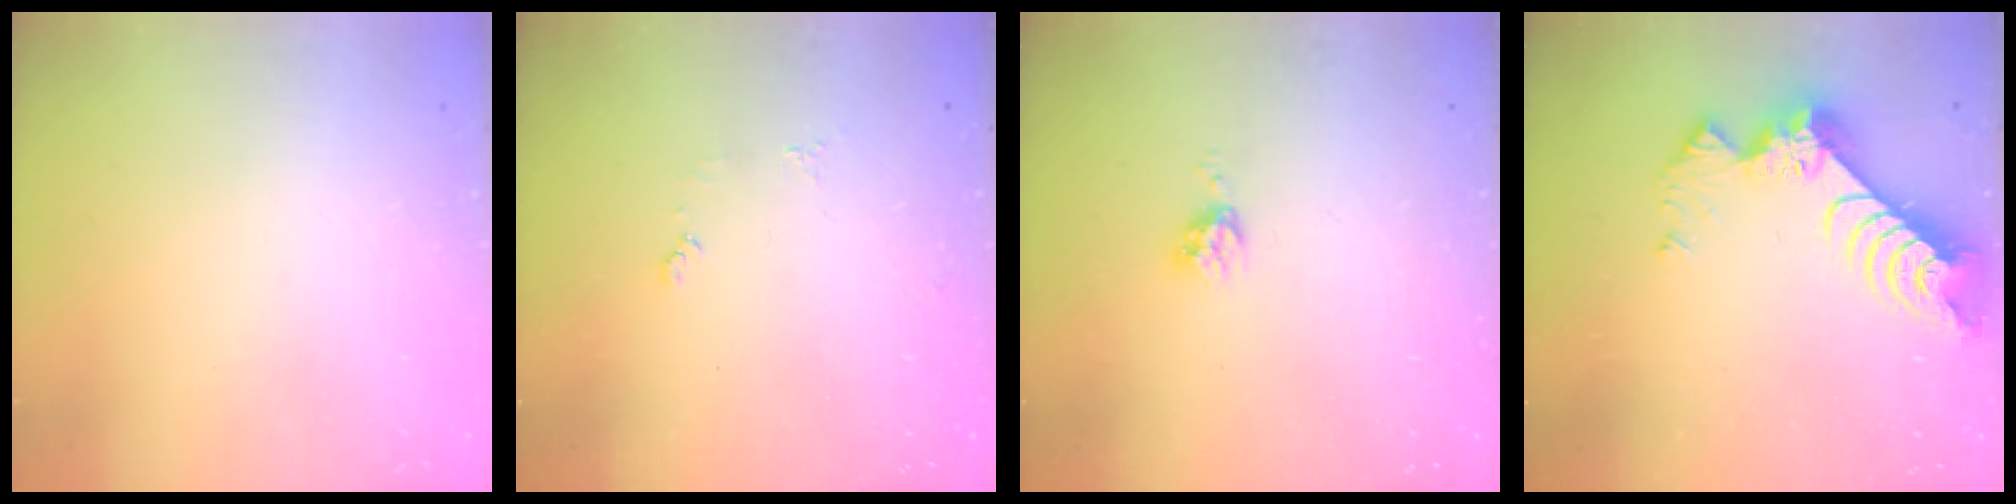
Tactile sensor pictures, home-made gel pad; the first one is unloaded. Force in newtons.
{"total": 4.2, "press": 4.2, "slide": 0.5}
{"total": 3.7, "press": 3.7, "slide": 0.5}
{"total": 9.3, "press": 9.3, "slide": 0.8}